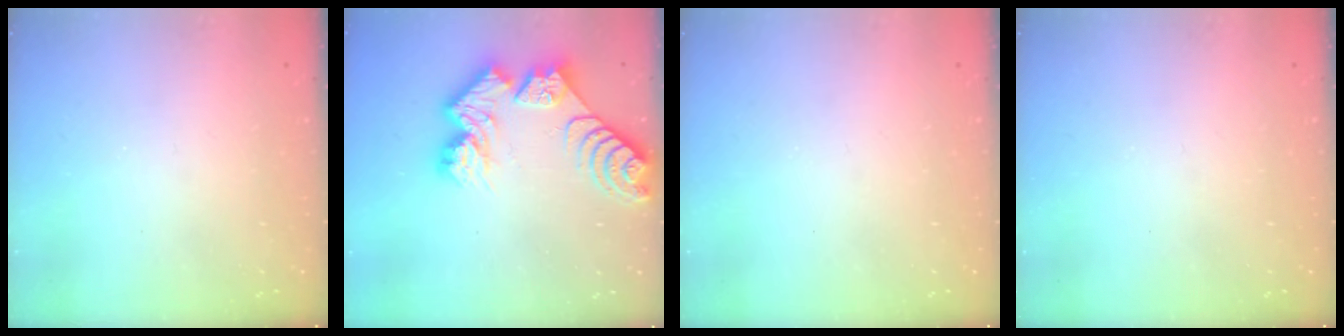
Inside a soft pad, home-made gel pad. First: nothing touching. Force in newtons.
{"total": 15.0, "press": 14.9, "slide": 1.4}
{"total": 0.0}
{"total": 0.0}